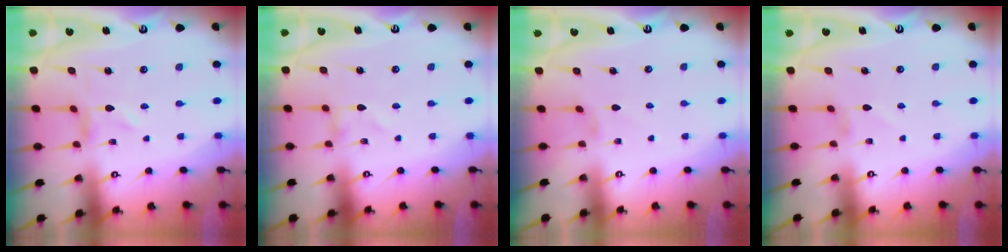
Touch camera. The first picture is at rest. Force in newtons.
{"total": 0.9, "press": 0.9, "slide": 0.1}
{"total": 0.7, "press": 0.6, "slide": 0.4}
{"total": 0.6, "press": 0.6, "slide": 0.3}